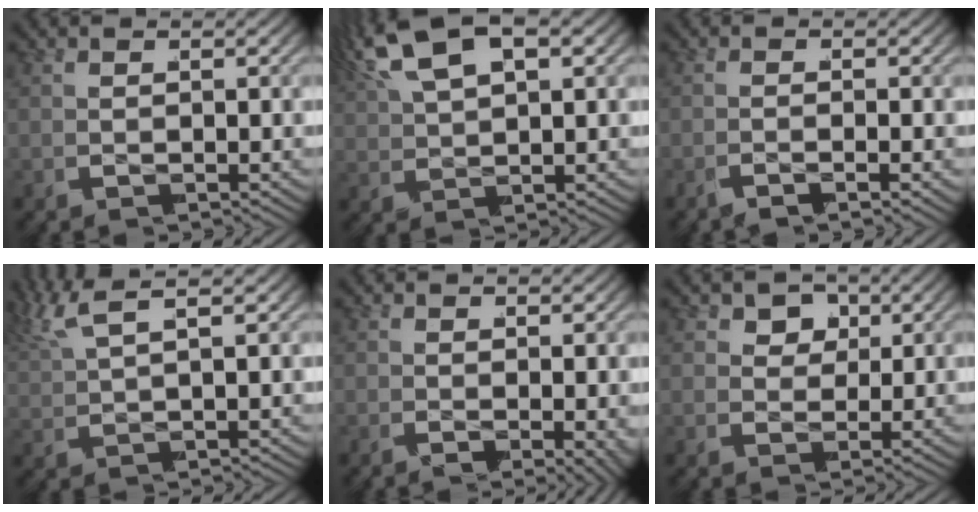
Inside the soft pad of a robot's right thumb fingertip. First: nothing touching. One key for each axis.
{"total": 4.9, "fx": 2.4, "fy": 2.2, "fz": 3.7, "tx": -0.079, "ty": 0.011, "tz": 0.044}
{"total": 1.1, "fx": -0.9, "fy": -0.2, "fz": 0.6, "tx": -0.015, "ty": 0.004, "tz": -0.025}
{"total": 3.1, "fx": 2.9, "fy": -0.1, "fz": 1.1, "tx": -0.036, "ty": 0.018, "tz": 0.050}
{"total": 2.6, "fx": -0.7, "fy": 1.2, "fz": 2.1, "tx": -0.031, "ty": -0.017, "tz": -0.004}
{"total": 3.7, "fx": 1.3, "fy": 2.9, "fz": 1.9, "tx": -0.037, "ty": -0.014, "tz": 0.024}